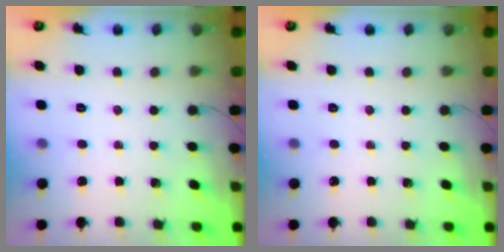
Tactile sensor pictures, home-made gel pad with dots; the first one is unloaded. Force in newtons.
{"total": 0.0}